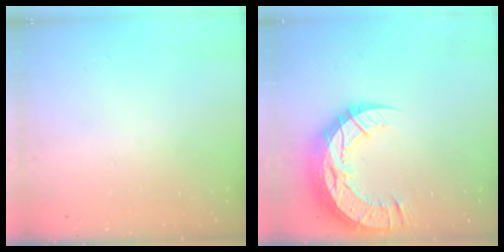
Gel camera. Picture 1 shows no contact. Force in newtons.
{"total": 19.2, "press": 19.1, "slide": 1.4}